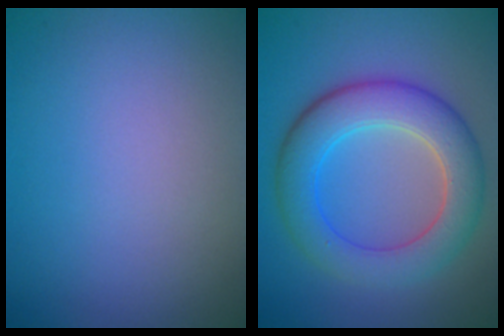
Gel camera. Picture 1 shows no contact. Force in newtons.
{"total": 6.8, "press": 6.8, "slide": 0.5}